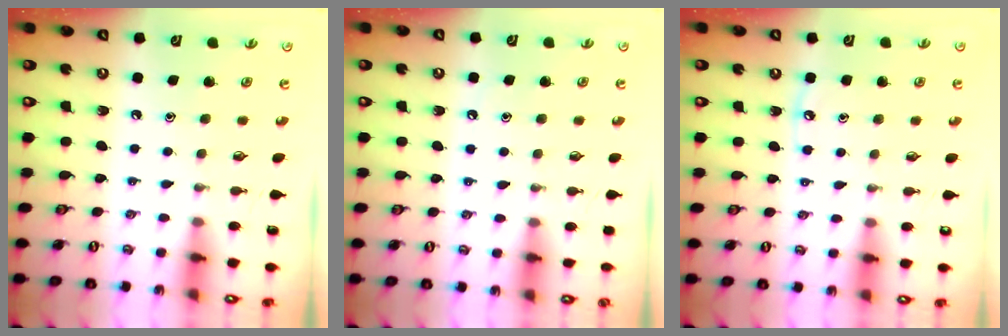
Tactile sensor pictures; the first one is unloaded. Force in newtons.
{"total": 6.2, "press": 6.1, "slide": 0.9}
{"total": 3.1, "press": 3.1, "slide": 0.5}